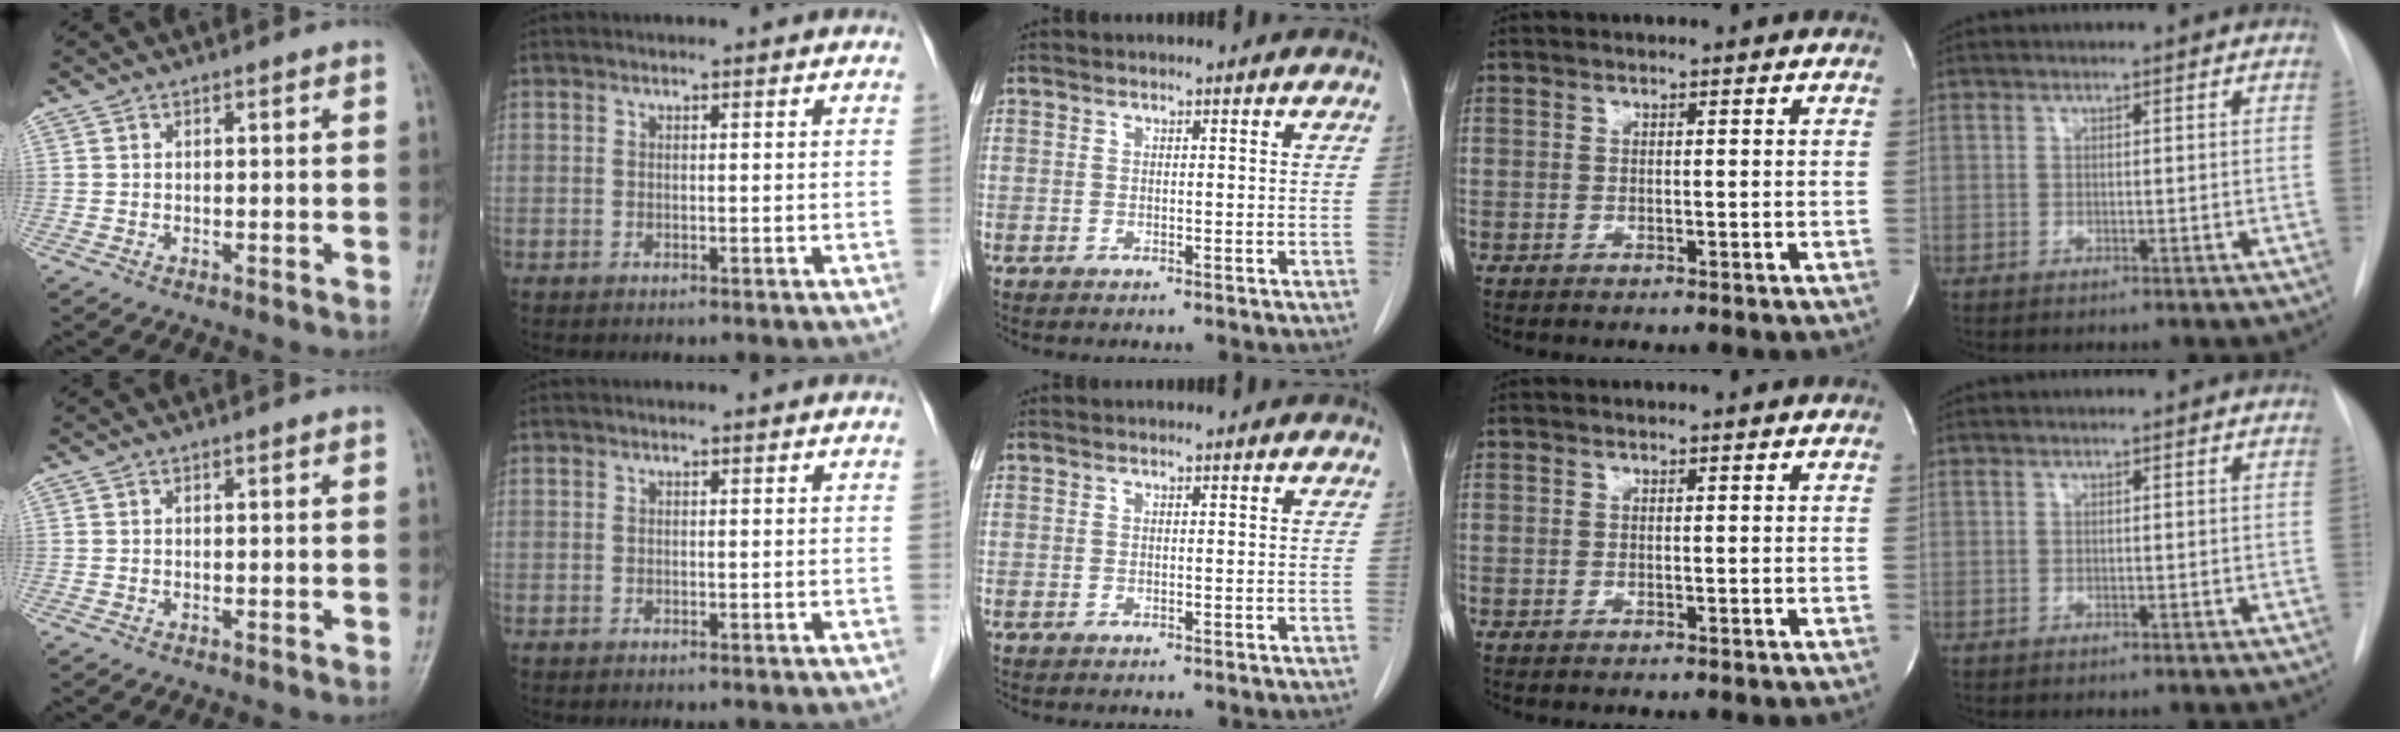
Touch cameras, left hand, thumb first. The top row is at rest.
{}